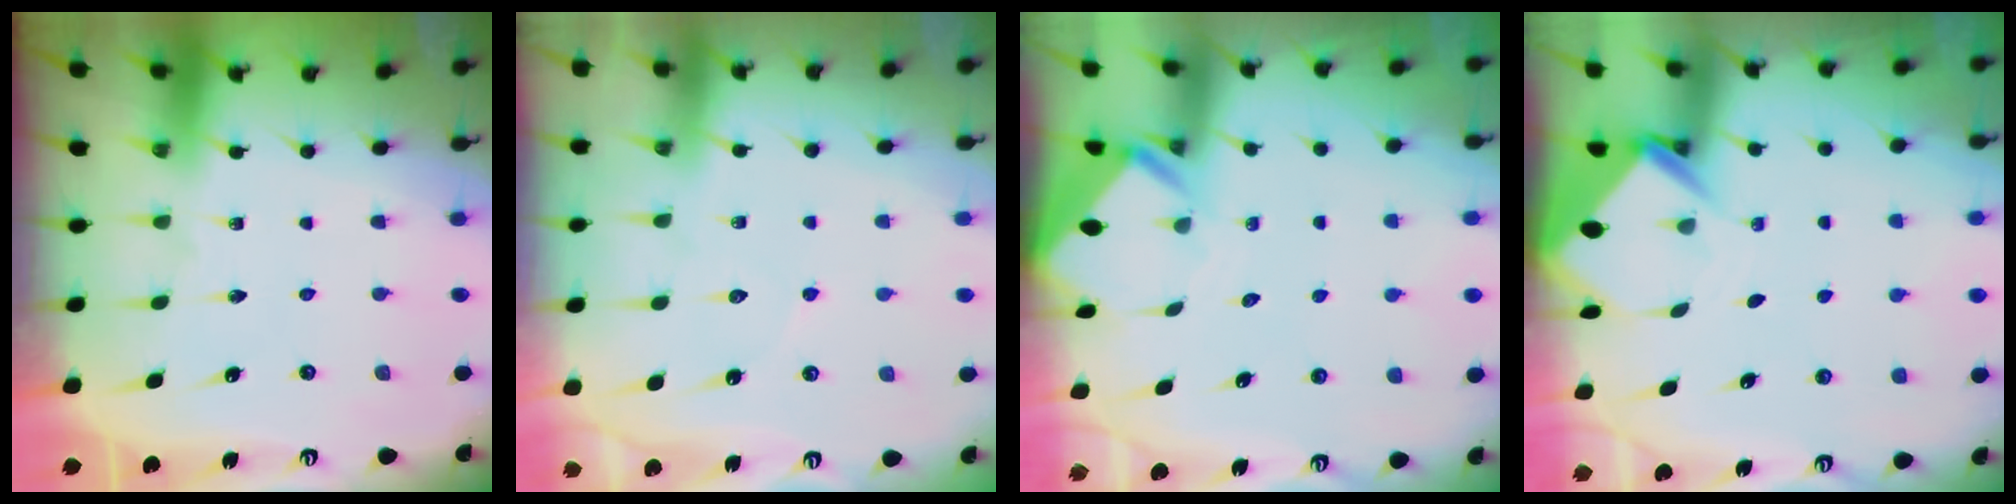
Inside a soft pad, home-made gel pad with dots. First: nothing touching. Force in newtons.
{"total": 4.4, "press": 4.4, "slide": 0.5}
{"total": 2.6, "press": 2.6, "slide": 0.1}
{"total": 3.8, "press": 3.8, "slide": 0.2}